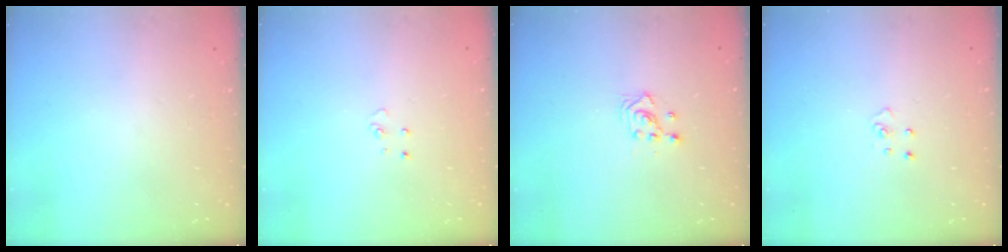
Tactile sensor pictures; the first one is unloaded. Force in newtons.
{"total": 2.9, "press": 2.9, "slide": 0.2}
{"total": 2.3, "press": 2.3, "slide": 0.3}
{"total": 3.6, "press": 3.6, "slide": 0.3}